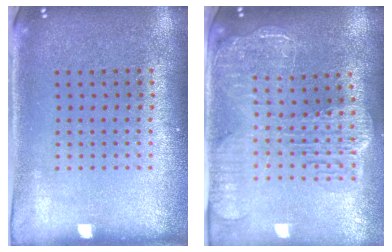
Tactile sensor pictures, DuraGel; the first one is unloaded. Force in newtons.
{"total": 2.8, "press": 2.4, "slide": 1.6}